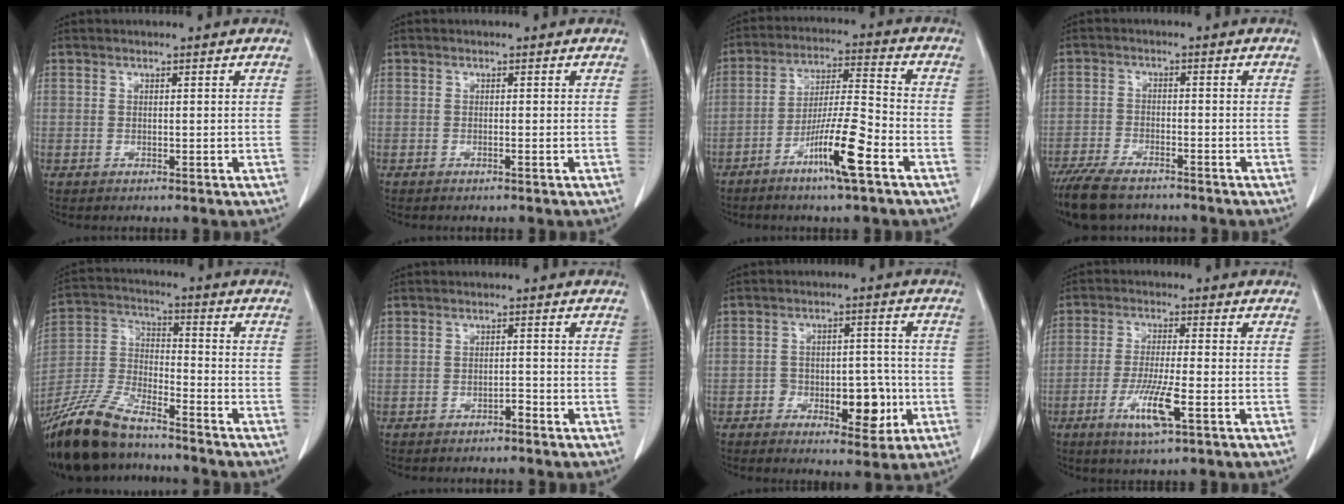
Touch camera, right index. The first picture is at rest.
{"total": 0.0}
{"total": 10.6, "force": [-5.4, 0.1, 9.1], "torque": [-0.166, -0.005, -0.100]}
{"total": 9.7, "force": [-7.9, 3.1, 4.7], "torque": [-0.083, -0.017, -0.132]}
{"total": 15.7, "force": [-12.6, 4.2, 8.3], "torque": [-0.179, -0.012, -0.240]}
{"total": 1.2, "force": [-1.0, 0.3, 0.6], "torque": [-0.008, 0.002, -0.015]}
{"total": 8.5, "force": [-2.8, 4.3, 6.7], "torque": [-0.084, 0.020, -0.034]}
{"total": 7.6, "force": [-3.1, 0.4, 6.9], "torque": [-0.135, -0.016, -0.055]}